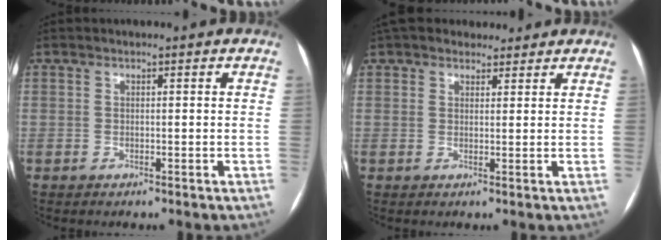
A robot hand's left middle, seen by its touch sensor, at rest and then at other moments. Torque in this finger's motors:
{"motor_torque": [1.00, -1.14, 0.15, 0.03]}